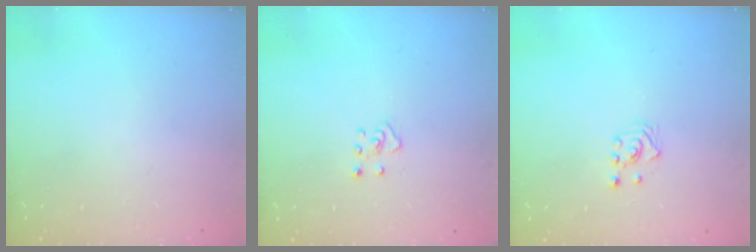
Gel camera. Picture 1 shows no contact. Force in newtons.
{"total": 3.4, "press": 3.3, "slide": 0.6}
{"total": 2.6, "press": 2.4, "slide": 0.9}